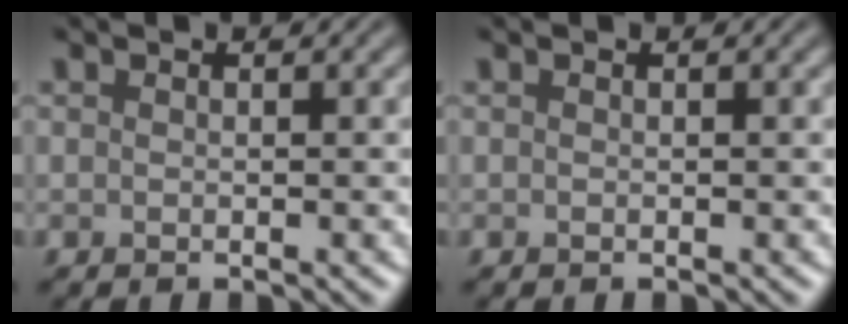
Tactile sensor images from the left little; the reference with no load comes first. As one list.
[{"total": 0.0}]